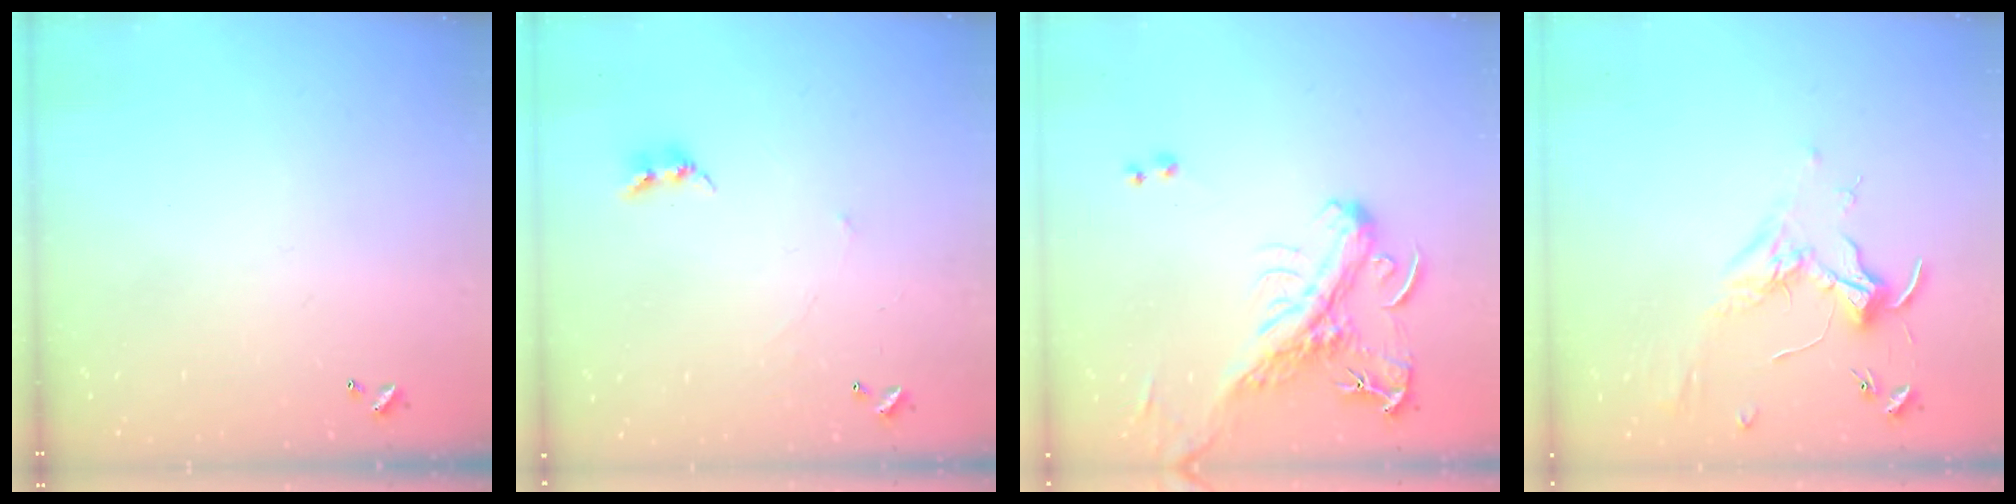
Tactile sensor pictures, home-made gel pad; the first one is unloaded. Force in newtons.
{"total": 2.7, "press": 2.7, "slide": 0.3}
{"total": 3.4, "press": 3.2, "slide": 1.1}
{"total": 1.8, "press": 1.6, "slide": 0.7}